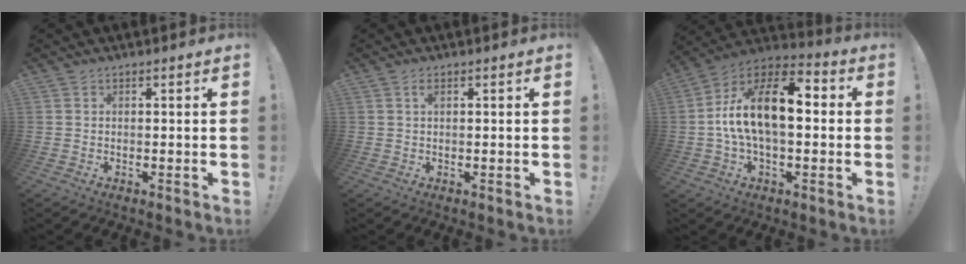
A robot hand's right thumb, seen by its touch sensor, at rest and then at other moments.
{"total": 1.3, "force": [0.4, 0.5, 1.1], "torque": [-0.024, 0.002, 0.006]}
{"total": 18.5, "force": [1.3, 9.1, 16.0], "torque": [-0.288, 0.009, 0.018]}